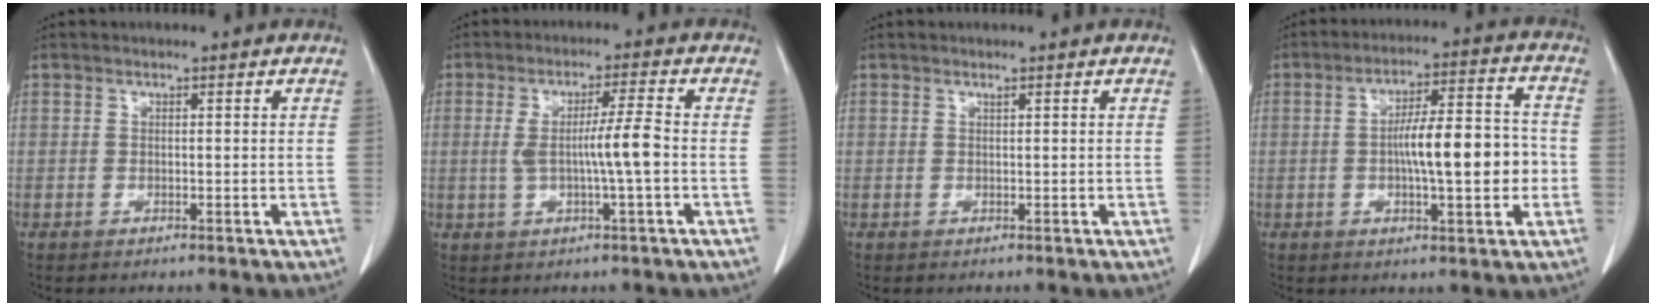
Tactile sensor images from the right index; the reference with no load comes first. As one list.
[{"total": 6.6, "force": [-0.5, -0.5, 6.5], "torque": [-0.116, 0.001, -0.007]}, {"total": 0.0}, {"total": 11.6, "force": [-1.4, 2.4, 11.2], "torque": [-0.183, 0.020, -0.021]}]